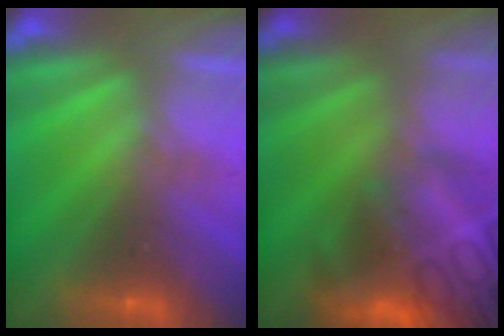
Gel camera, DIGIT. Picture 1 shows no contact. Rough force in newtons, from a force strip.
{"total": 7.6}